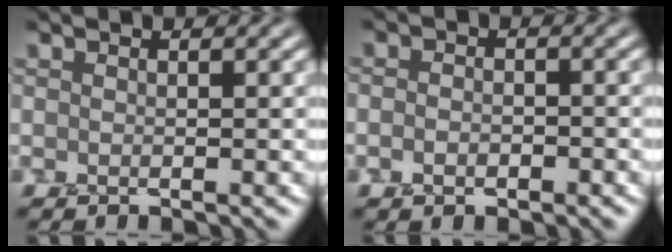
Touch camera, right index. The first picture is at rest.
{"total": 1.7, "force": [-0.6, 1.2, 1.1], "torque": [-0.008, 0.003, -0.011]}